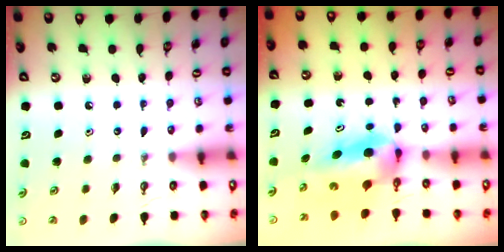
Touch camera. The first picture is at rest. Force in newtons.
{"total": 5.6, "press": 5.3, "slide": 1.8}